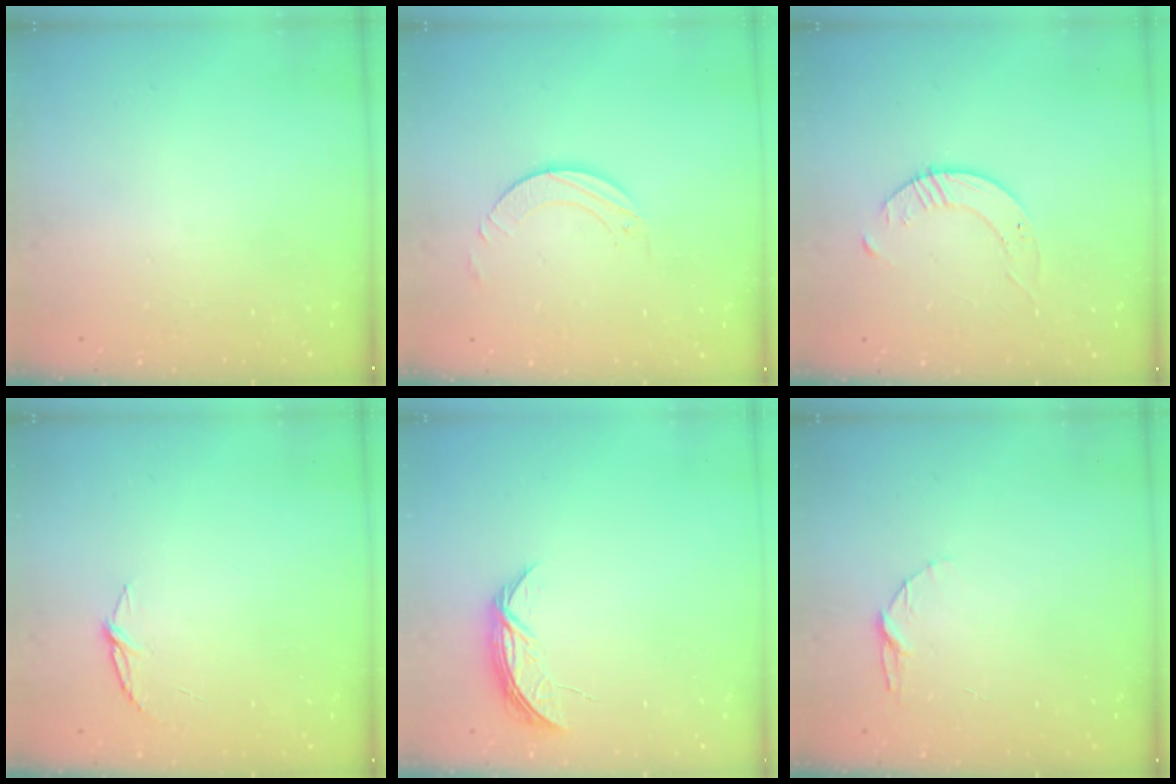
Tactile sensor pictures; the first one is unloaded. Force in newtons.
{"total": 1.9, "press": 1.9, "slide": 0.1}
{"total": 3.1, "press": 3.1, "slide": 0.4}
{"total": 4.8, "press": 4.8, "slide": 0.5}
{"total": 5.4, "press": 5.4, "slide": 0.5}
{"total": 5.2, "press": 5.2, "slide": 0.6}